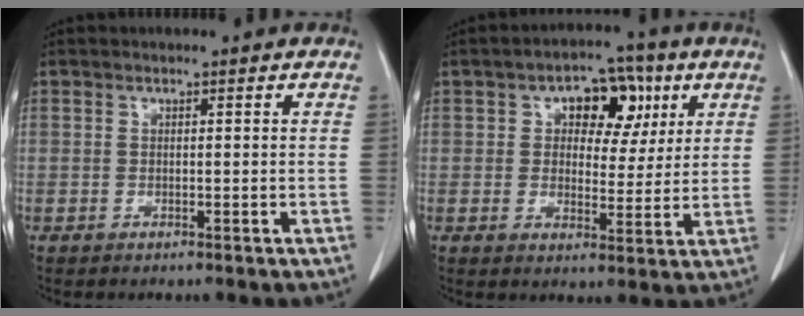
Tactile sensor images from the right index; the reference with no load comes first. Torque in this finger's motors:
{"motor_torque": [0.63, 0.58, 0.26, 0.05]}